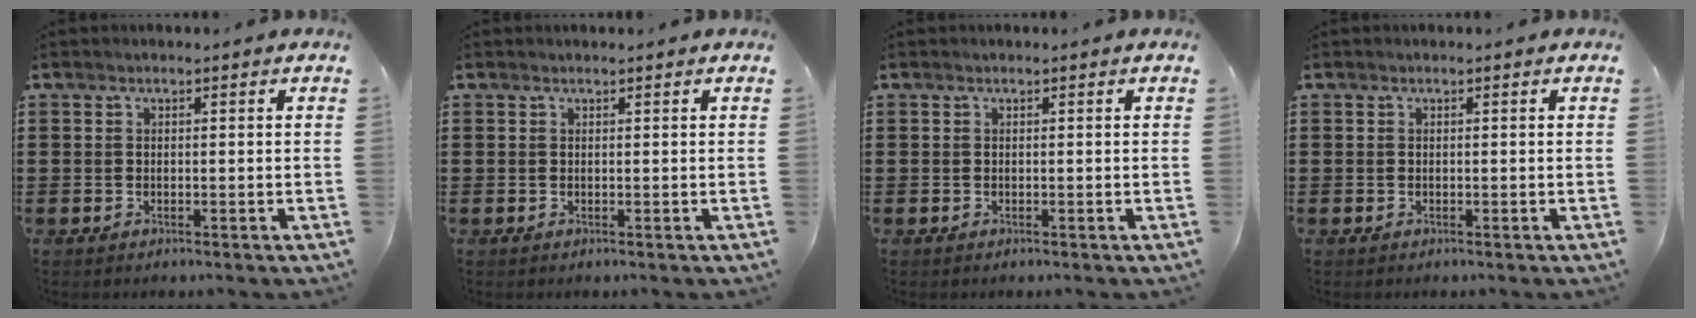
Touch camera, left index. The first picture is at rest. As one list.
[{"total": 0.0}, {"total": 0.0}, {"total": 0.0}]